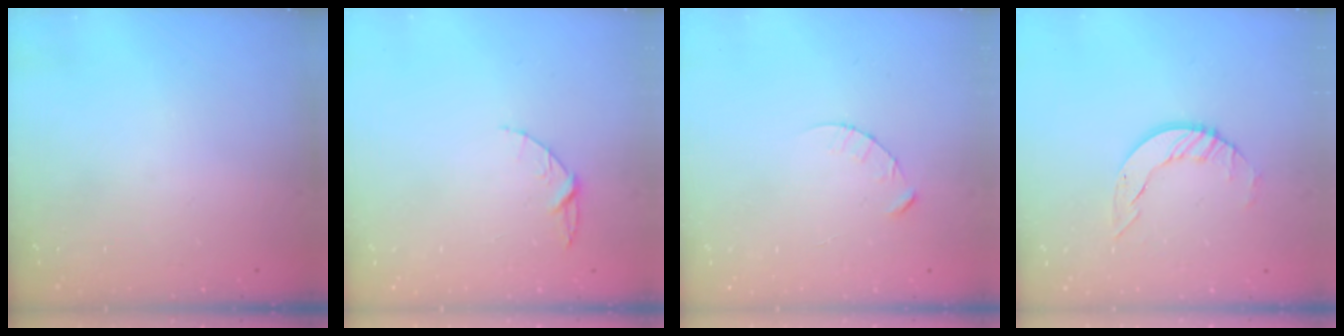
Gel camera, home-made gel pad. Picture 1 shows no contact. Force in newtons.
{"total": 5.1, "press": 5.1, "slide": 0.4}
{"total": 3.1, "press": 3.1, "slide": 0.3}
{"total": 5.2, "press": 5.2, "slide": 0.5}